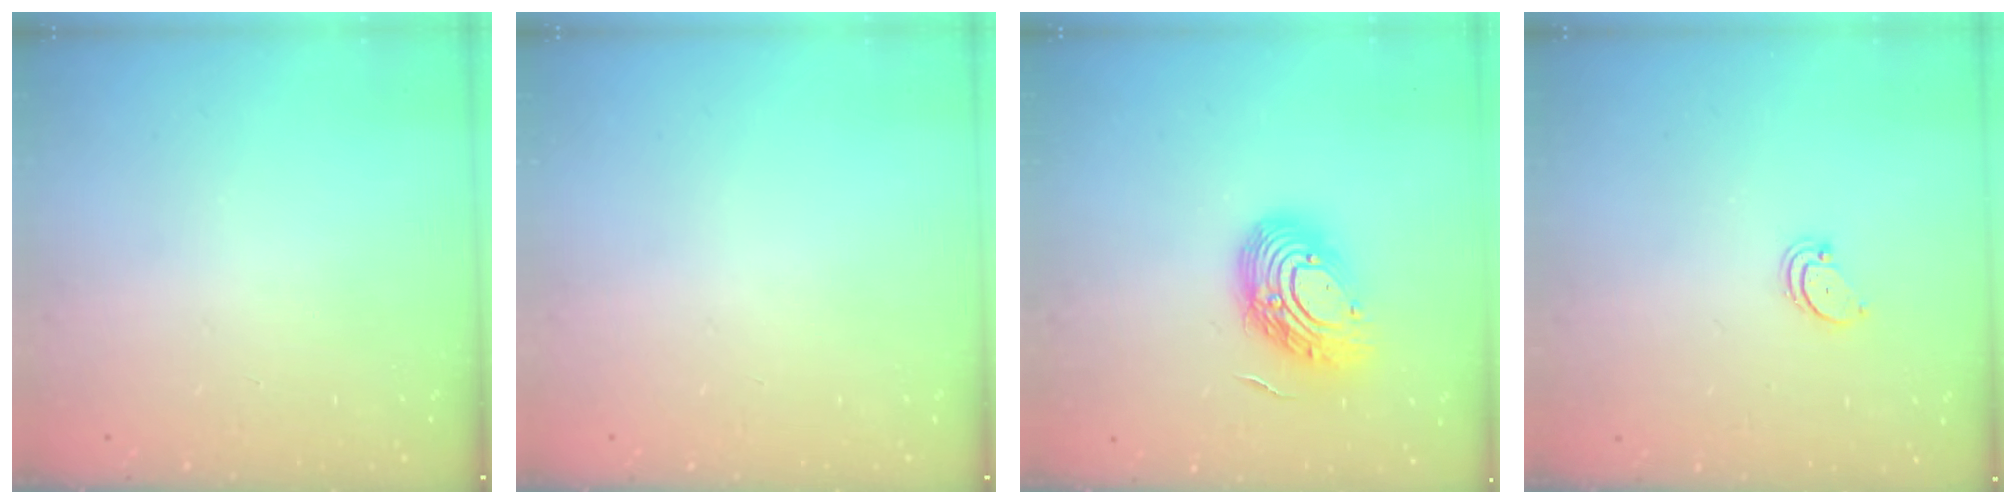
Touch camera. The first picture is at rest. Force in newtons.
{"total": 0.0}
{"total": 14.8, "press": 14.7, "slide": 1.5}
{"total": 1.9, "press": 1.9, "slide": 0.2}